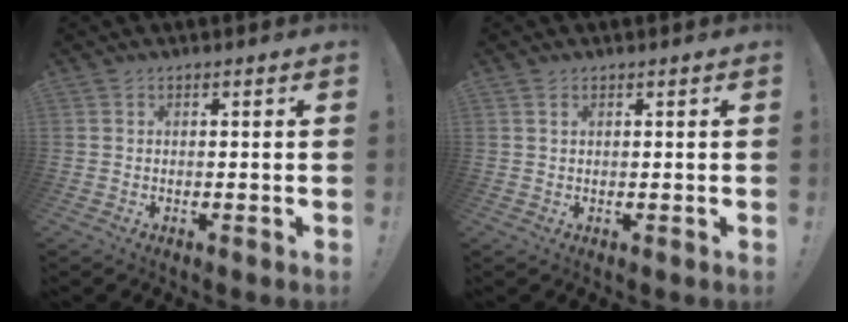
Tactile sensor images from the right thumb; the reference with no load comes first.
{"total": 1.1, "force": [0.6, 0.4, 0.8], "torque": [-0.013, -0.002, 0.011]}